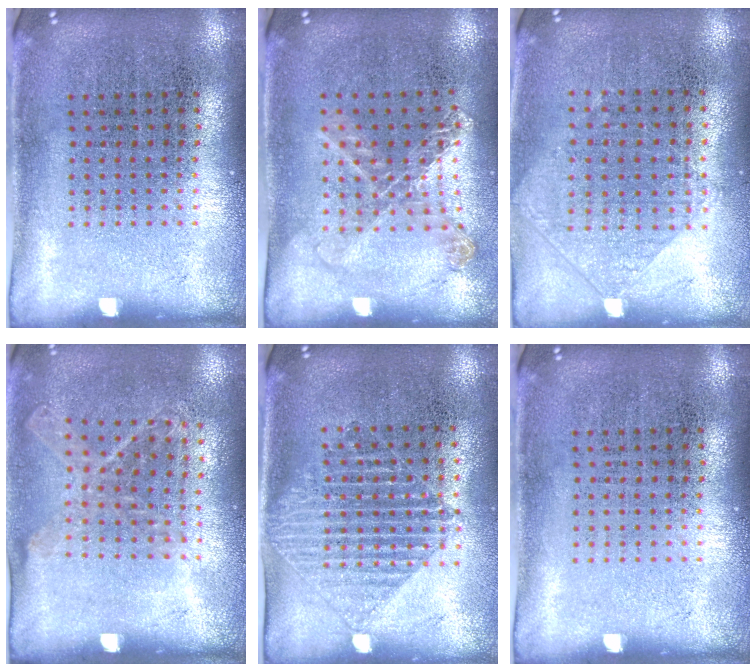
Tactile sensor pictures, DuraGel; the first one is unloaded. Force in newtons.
{"total": 1.2, "press": 1.1, "slide": 0.2}
{"total": 1.0, "press": 0.9, "slide": 0.4}
{"total": 1.1, "press": 1.0, "slide": 0.5}
{"total": 1.4, "press": 1.3, "slide": 0.7}
{"total": 0.0}